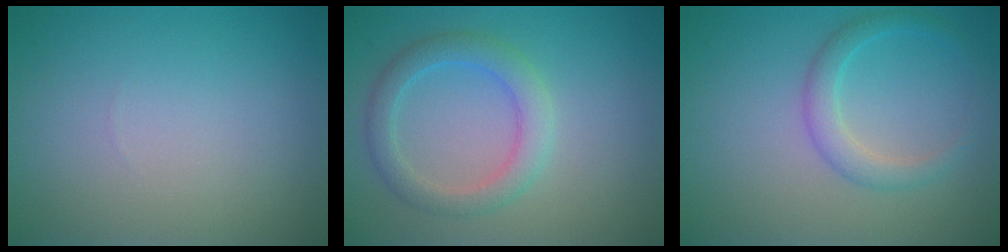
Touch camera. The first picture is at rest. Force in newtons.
{"total": 3.1, "press": 3.1, "slide": 0.1}
{"total": 2.3, "press": 2.3, "slide": 0.2}